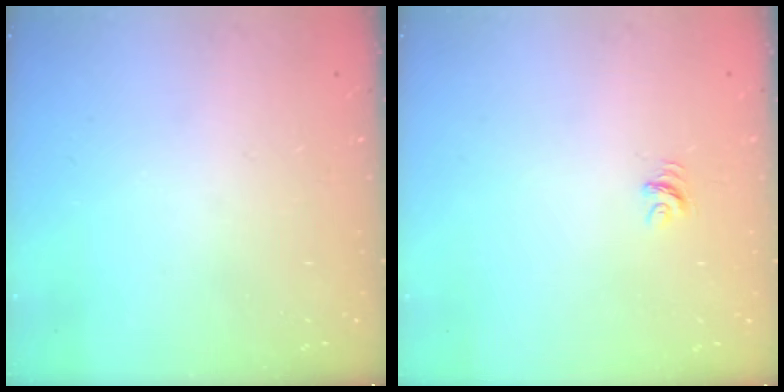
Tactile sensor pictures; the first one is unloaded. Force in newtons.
{"total": 3.7, "press": 3.7, "slide": 0.2}